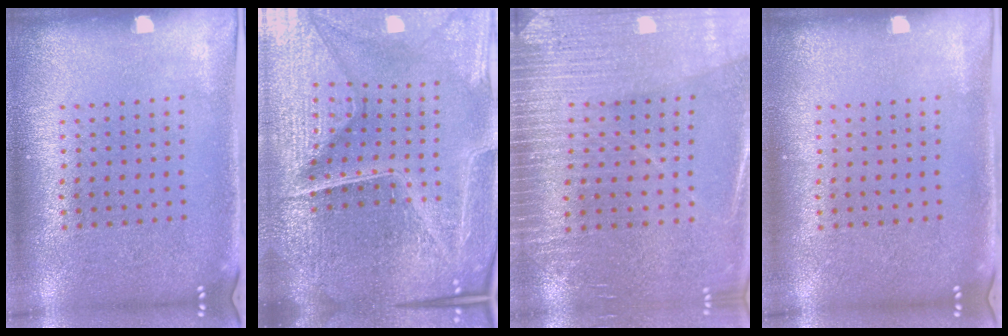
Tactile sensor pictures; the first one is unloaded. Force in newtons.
{"total": 6.8, "press": 6.0, "slide": 3.1}
{"total": 3.0, "press": 3.0, "slide": 0.4}
{"total": 0.0}